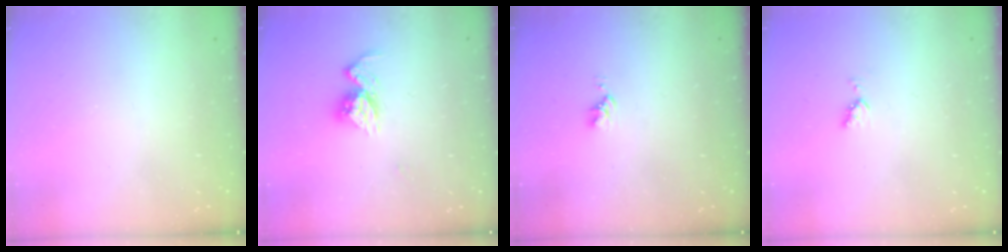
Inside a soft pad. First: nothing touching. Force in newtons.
{"total": 10.0, "press": 10.0, "slide": 0.8}
{"total": 3.0, "press": 3.0, "slide": 0.4}
{"total": 3.6, "press": 3.5, "slide": 0.9}